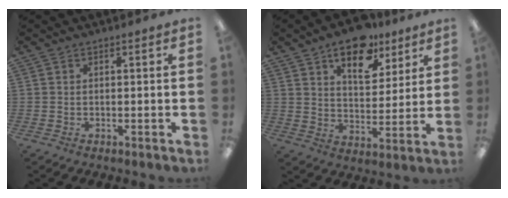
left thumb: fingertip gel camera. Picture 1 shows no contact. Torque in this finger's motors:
{"motor_torque": [0.85, 1.24, -0.12, 0.14, 0.05]}